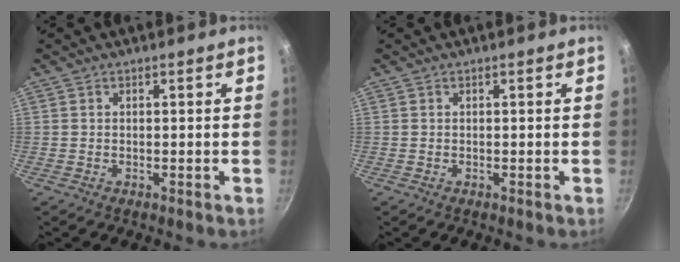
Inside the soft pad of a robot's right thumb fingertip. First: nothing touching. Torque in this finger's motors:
{"motor_torque": [0.00, 0.00, 0.00, 0.00, 0.03]}